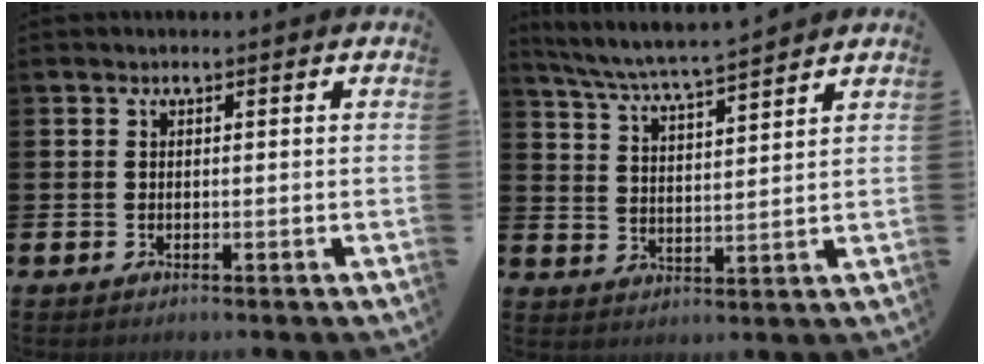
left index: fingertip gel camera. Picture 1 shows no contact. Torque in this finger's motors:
{"motor_torque": [0.83, -0.85, 0.22, 0.10]}